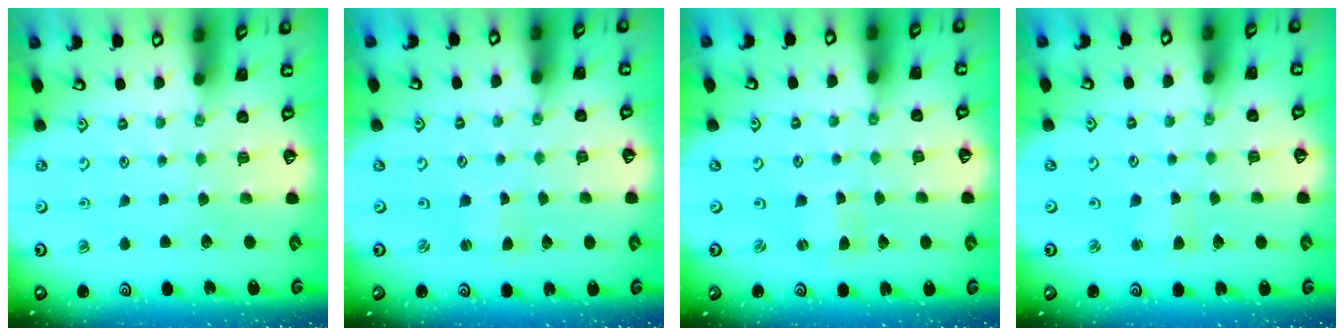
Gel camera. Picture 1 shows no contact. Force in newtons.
{"total": 1.5, "press": 1.4, "slide": 0.3}
{"total": 0.0}
{"total": 3.7, "press": 3.7, "slide": 0.3}